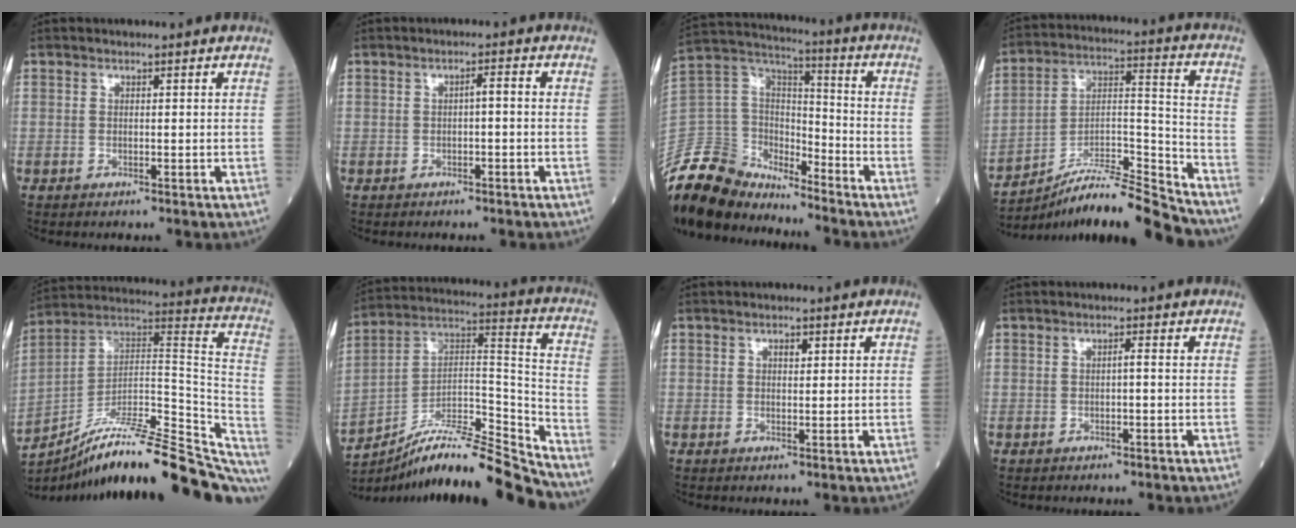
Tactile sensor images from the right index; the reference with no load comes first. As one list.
[{"total": 1.7, "force": [-0.2, 0.3, 1.7], "torque": [-0.025, 0.008, -0.002]}, {"total": 16.1, "force": [-14.7, 5.5, 3.2], "torque": [-0.071, 0.047, -0.277]}, {"total": 16.2, "force": [-14.8, 0.4, 6.6], "torque": [-0.102, 0.036, -0.255]}, {"total": 29.8, "force": [-24.1, 5.3, 16.6], "torque": [-0.173, 0.020, -0.359]}, {"total": 18.5, "force": [-17.0, 0.6, 7.2], "torque": [-0.105, 0.049, -0.287]}, {"total": 1.4, "force": [0.6, 0.6, 1.1], "torque": [-0.016, 0.001, 0.007]}, {"total": 0.9, "force": [-0.1, 0.0, 0.9], "torque": [-0.012, 0.002, -0.001]}]